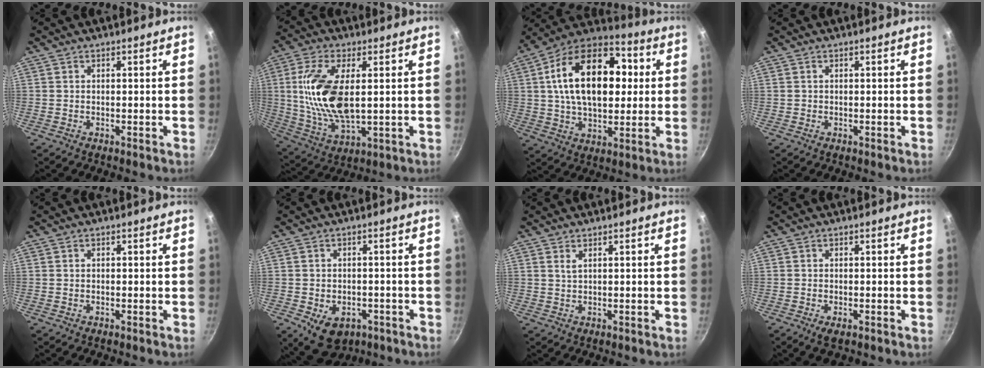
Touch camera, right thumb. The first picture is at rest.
{"total": 16.2, "force": [1.9, 7.6, 14.2], "torque": [-0.288, -0.012, 0.045]}
{"total": 23.3, "force": [3.9, 13.8, 18.3], "torque": [-0.279, 0.018, 0.058]}
{"total": 0.0}
{"total": 0.0}
{"total": 9.3, "force": [-4.2, 6.6, 5.1], "torque": [-0.070, 0.016, -0.050]}
{"total": 1.0, "force": [0.7, 0.3, 0.8], "torque": [-0.017, 0.000, 0.016]}
{"total": 2.1, "force": [-1.1, 0.8, 1.6], "torque": [-0.031, -0.001, -0.018]}